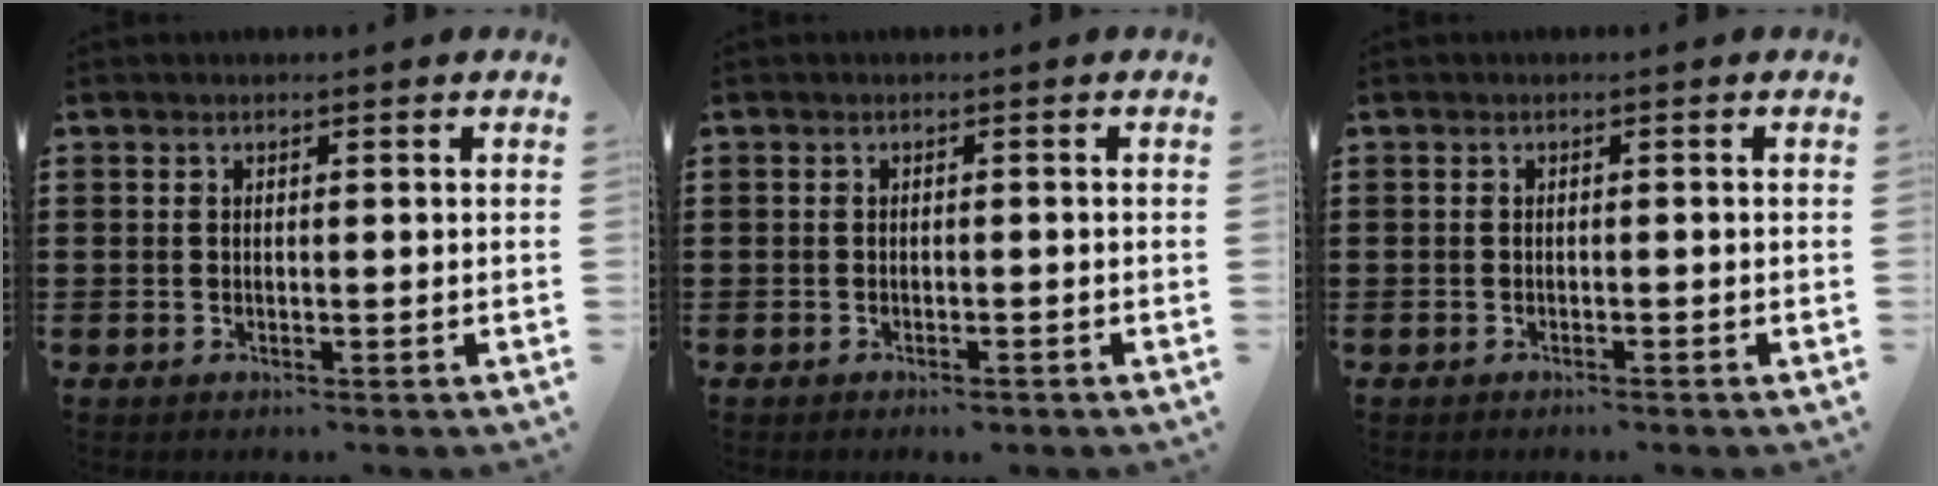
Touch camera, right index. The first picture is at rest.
{"total": 0.7, "force": [-0.7, 0.1, 0.3], "torque": [-0.009, -0.004, -0.012]}
{"total": 0.5, "force": [-0.5, -0.1, 0.1], "torque": [-0.005, -0.003, -0.010]}